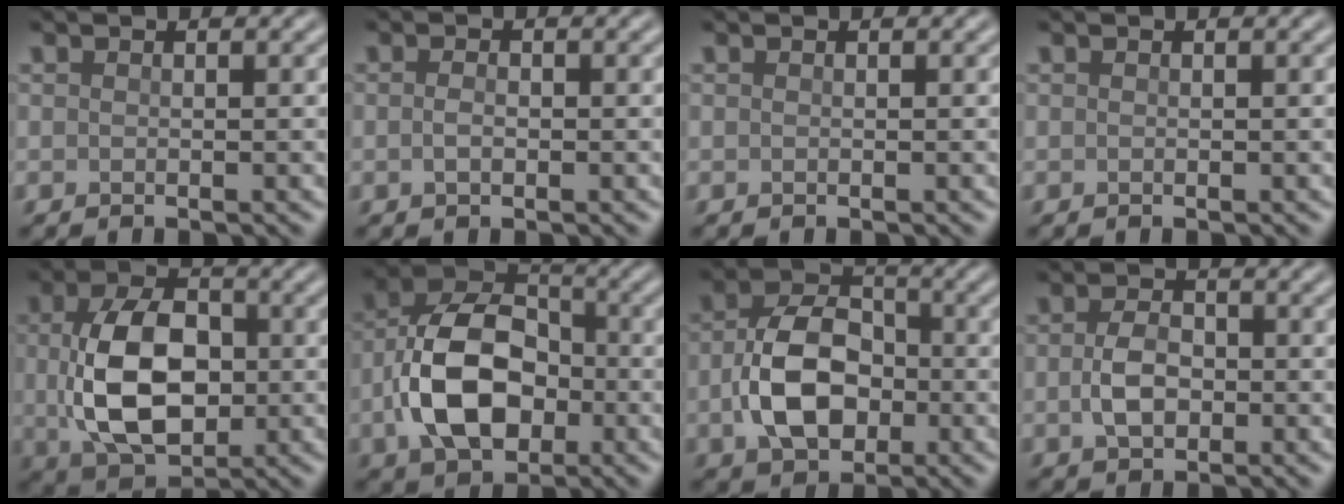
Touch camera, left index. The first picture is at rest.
{"total": 1.1, "force": [-0.2, 0.7, 0.9], "torque": [-0.021, 0.000, -0.005]}
{"total": 0.0}
{"total": 0.0}
{"total": 9.7, "force": [0.0, 6.3, 7.4], "torque": [-0.155, -0.005, 0.005]}
{"total": 9.6, "force": [-2.1, 6.4, 6.9], "torque": [-0.137, 0.012, -0.045]}
{"total": 7.5, "force": [-1.4, 5.1, 5.3], "torque": [-0.107, 0.004, -0.027]}
{"total": 3.2, "force": [-0.5, 2.1, 2.3], "torque": [-0.051, -0.001, -0.011]}